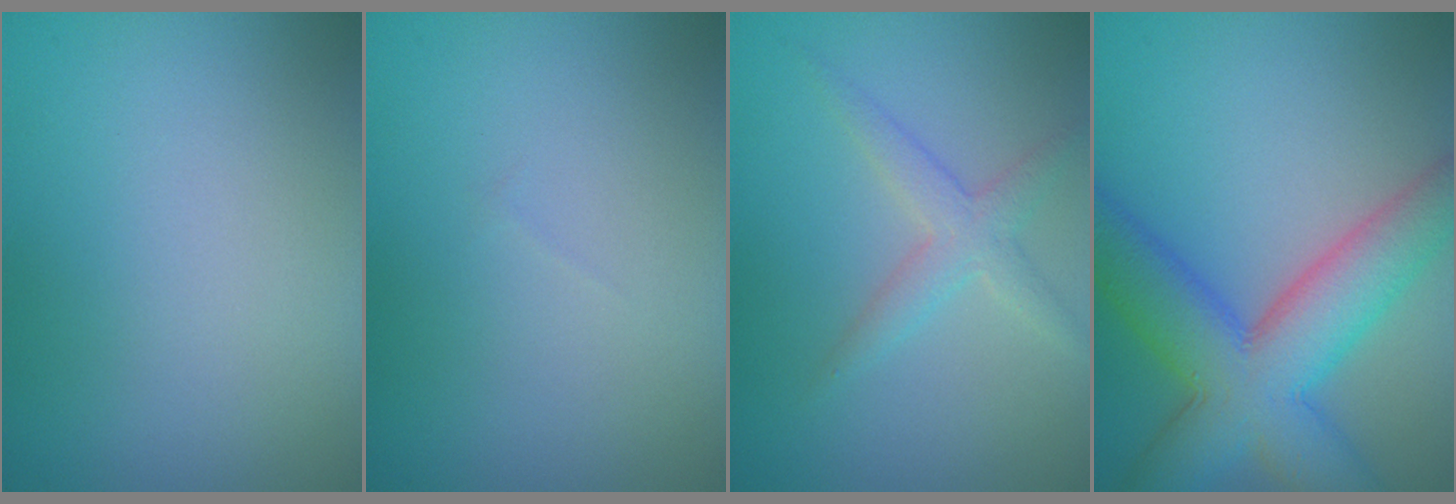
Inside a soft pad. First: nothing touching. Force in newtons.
{"total": 0.0}
{"total": 2.4, "press": 2.4, "slide": 0.1}
{"total": 9.6, "press": 9.6, "slide": 0.6}